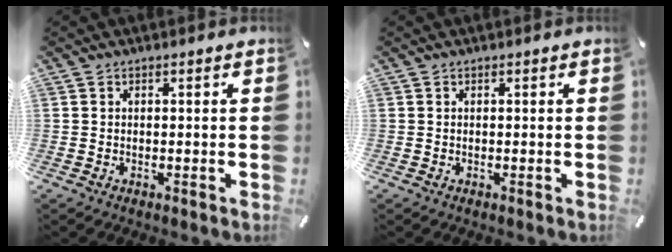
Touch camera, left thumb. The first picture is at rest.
{"total": 0.0}